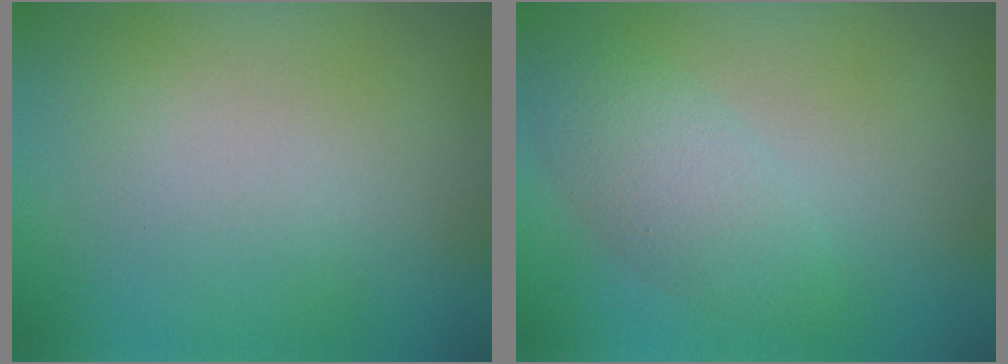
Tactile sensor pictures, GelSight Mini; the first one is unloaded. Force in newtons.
{"total": 2.8, "press": 2.8, "slide": 0.1}